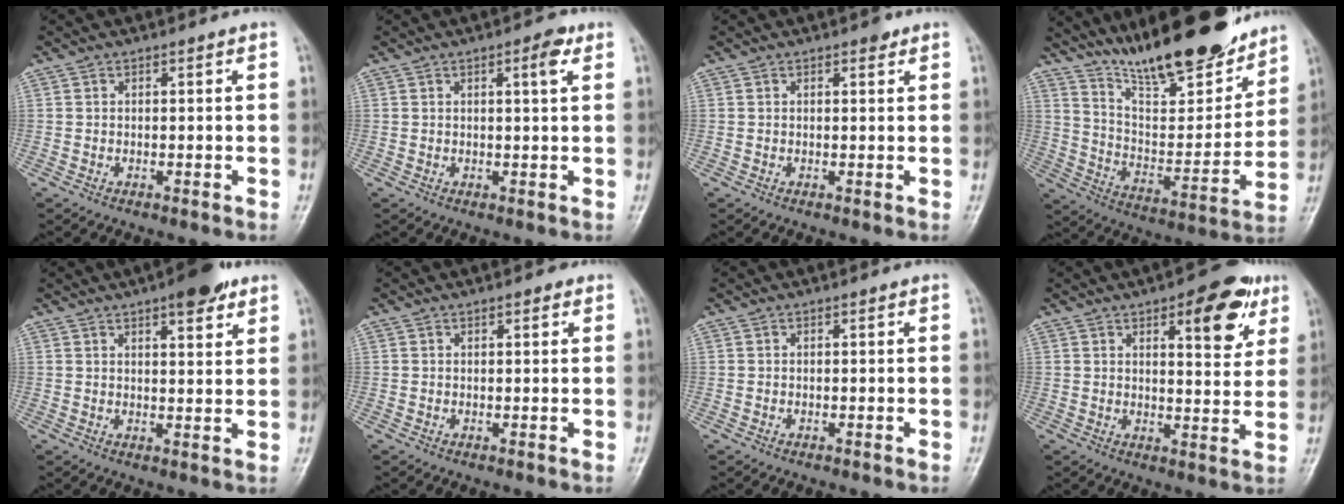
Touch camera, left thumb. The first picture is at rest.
{"total": 3.1, "force": [1.4, 0.7, 2.7], "torque": [-0.038, -0.003, 0.017]}
{"total": 1.6, "force": [1.0, 0.7, 1.0], "torque": [-0.008, -0.002, 0.010]}
{"total": 21.3, "force": [17.2, 5.4, 11.4], "torque": [-0.139, -0.095, 0.290]}
{"total": 7.6, "force": [4.8, 2.4, 5.4], "torque": [-0.058, -0.021, 0.062]}
{"total": 1.5, "force": [0.9, 0.7, 1.0], "torque": [-0.009, -0.001, 0.008]}
{"total": 0.0}
{"total": 11.1, "force": [5.5, 4.4, 8.5], "torque": [-0.082, -0.023, 0.068]}